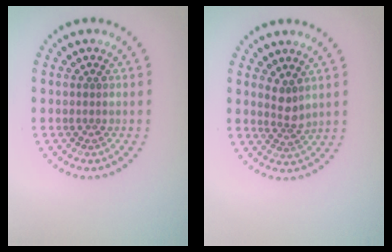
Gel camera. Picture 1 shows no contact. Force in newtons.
{"total": 1.9, "press": 1.4, "slide": 1.2}